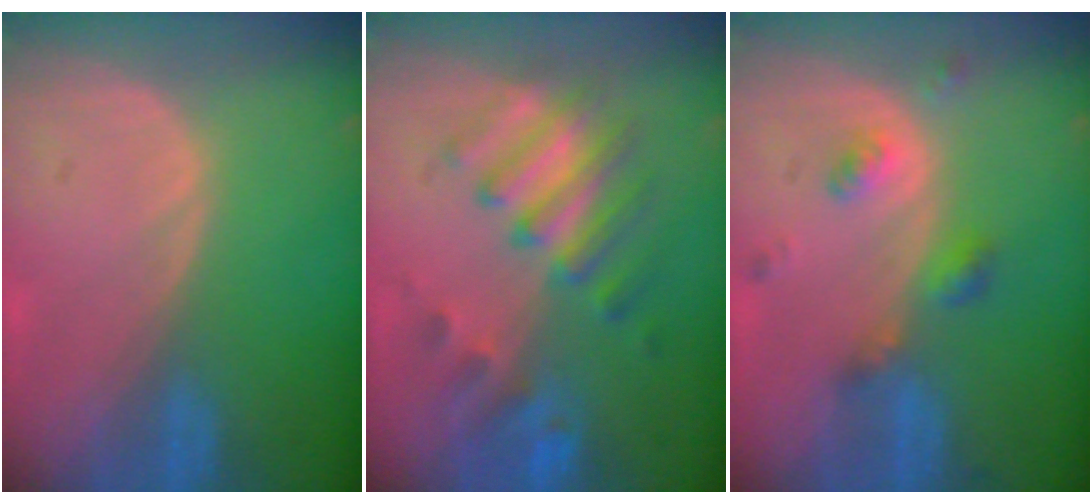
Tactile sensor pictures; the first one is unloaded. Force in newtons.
{"total": 7.9, "press": 7.7, "slide": 1.7}
{"total": 4.9, "press": 4.4, "slide": 2.3}